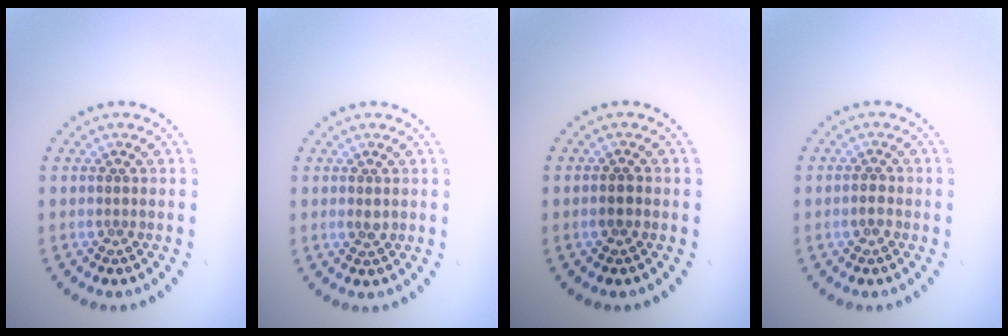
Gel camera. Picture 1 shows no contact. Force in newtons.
{"total": 0.8, "press": 0.7, "slide": 0.3}
{"total": 1.1, "press": 1.1, "slide": 0.3}
{"total": 1.1, "press": 1.0, "slide": 0.3}